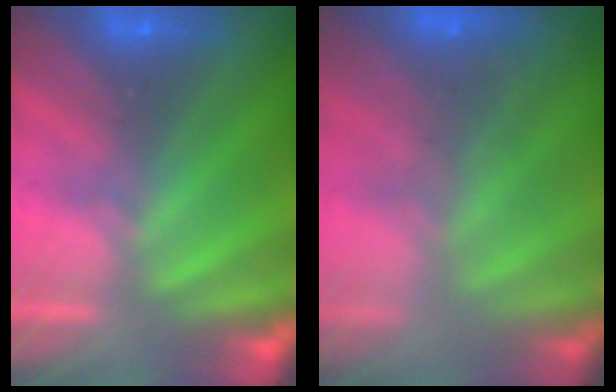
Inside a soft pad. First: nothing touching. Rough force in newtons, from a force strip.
{"total": 7.7}